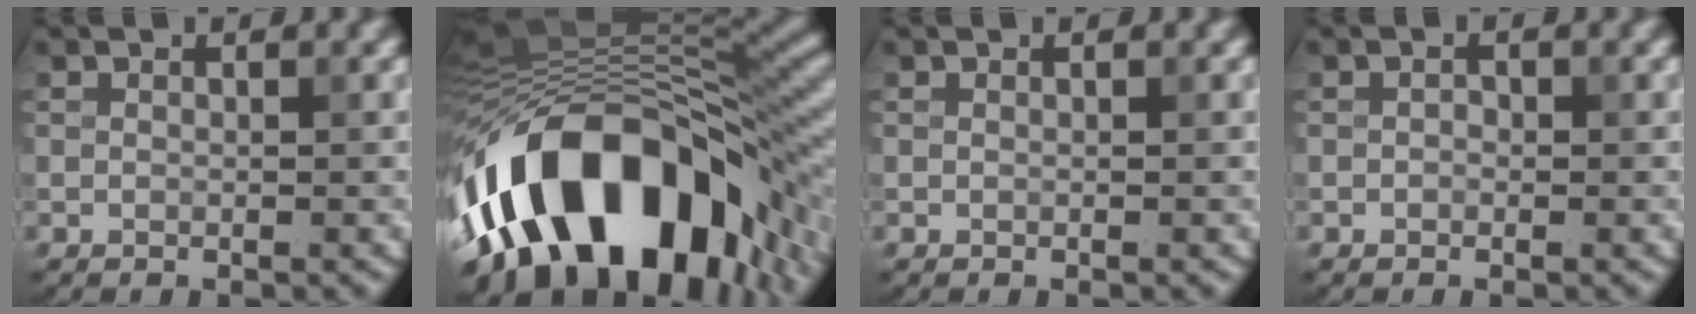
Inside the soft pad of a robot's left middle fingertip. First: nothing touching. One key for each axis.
{"total": 16.7, "fx": -8.5, "fy": 8.5, "fz": 11.7, "tx": -0.202, "ty": 0.019, "tz": -0.123}
{"total": 0.0}
{"total": 0.7, "fx": -0.7, "fy": 0.2, "fz": -0.1, "tx": -0.009, "ty": 0.003, "tz": -0.003}